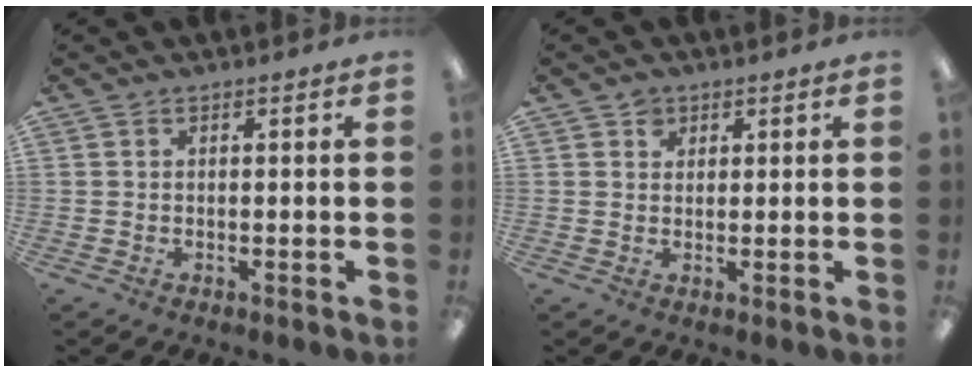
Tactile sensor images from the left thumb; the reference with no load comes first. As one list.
[{"total": 2.5, "force": [1.5, 1.9, 0.6], "torque": [-0.007, -0.002, 0.026]}]